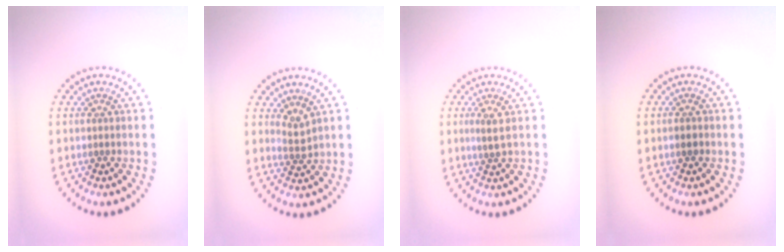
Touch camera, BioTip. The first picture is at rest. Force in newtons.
{"total": 1.6, "press": 1.1, "slide": 1.2}
{"total": 1.2, "press": 0.9, "slide": 0.8}
{"total": 0.9, "press": 0.8, "slide": 0.3}